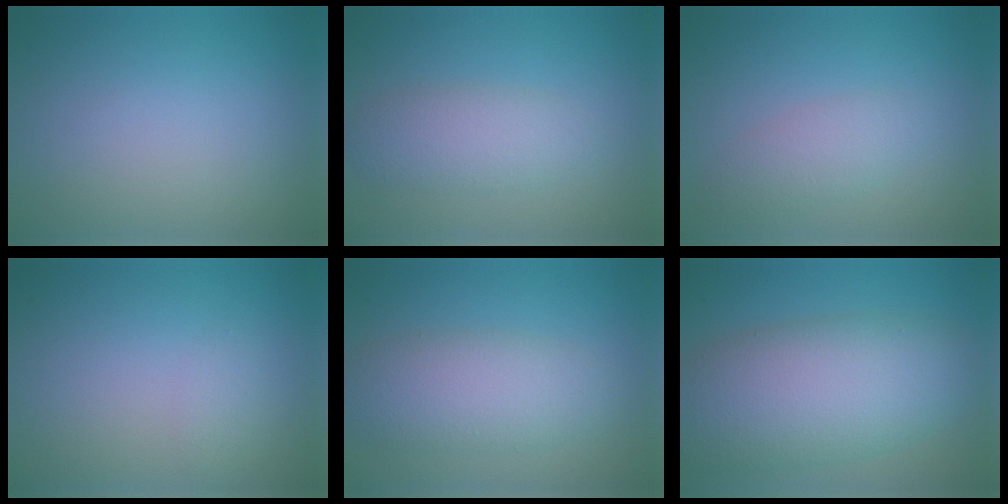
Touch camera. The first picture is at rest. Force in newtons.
{"total": 3.3, "press": 3.3, "slide": 0.3}
{"total": 2.3, "press": 2.3, "slide": 0.1}
{"total": 0.8, "press": 0.8, "slide": 0.0}
{"total": 5.2, "press": 5.2, "slide": 0.1}
{"total": 10.1, "press": 10.1, "slide": 0.3}